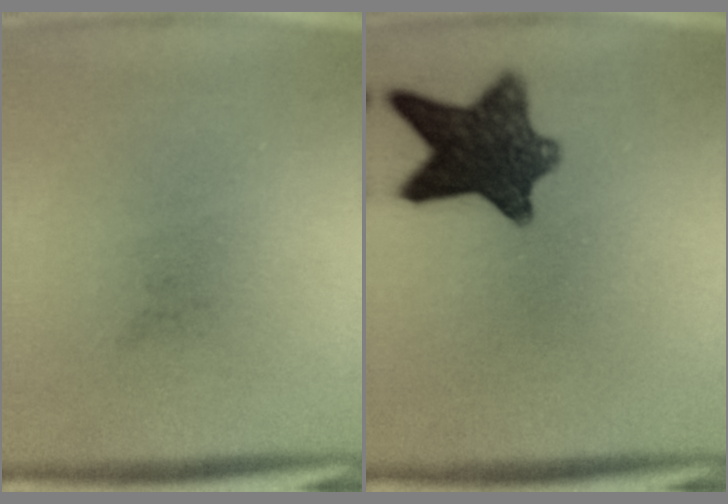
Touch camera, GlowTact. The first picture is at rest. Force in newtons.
{"total": 11.0}